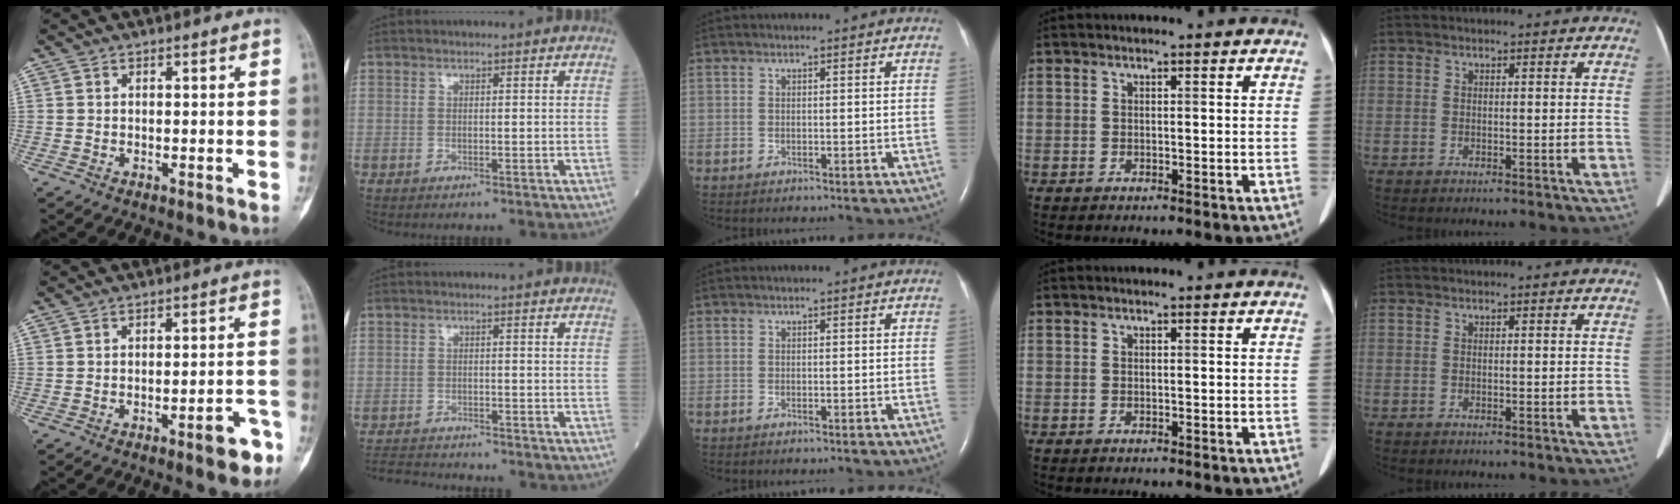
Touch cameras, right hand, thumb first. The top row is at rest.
{"thumb": {"total": 5.9, "force": [-3.5, 1.7, 4.4], "torque": [-0.044, 0.031, -0.042]}, "index": {"total": 5.2, "force": [-5.2, 0.3, 0.7], "torque": [-0.009, -0.016, -0.088]}}